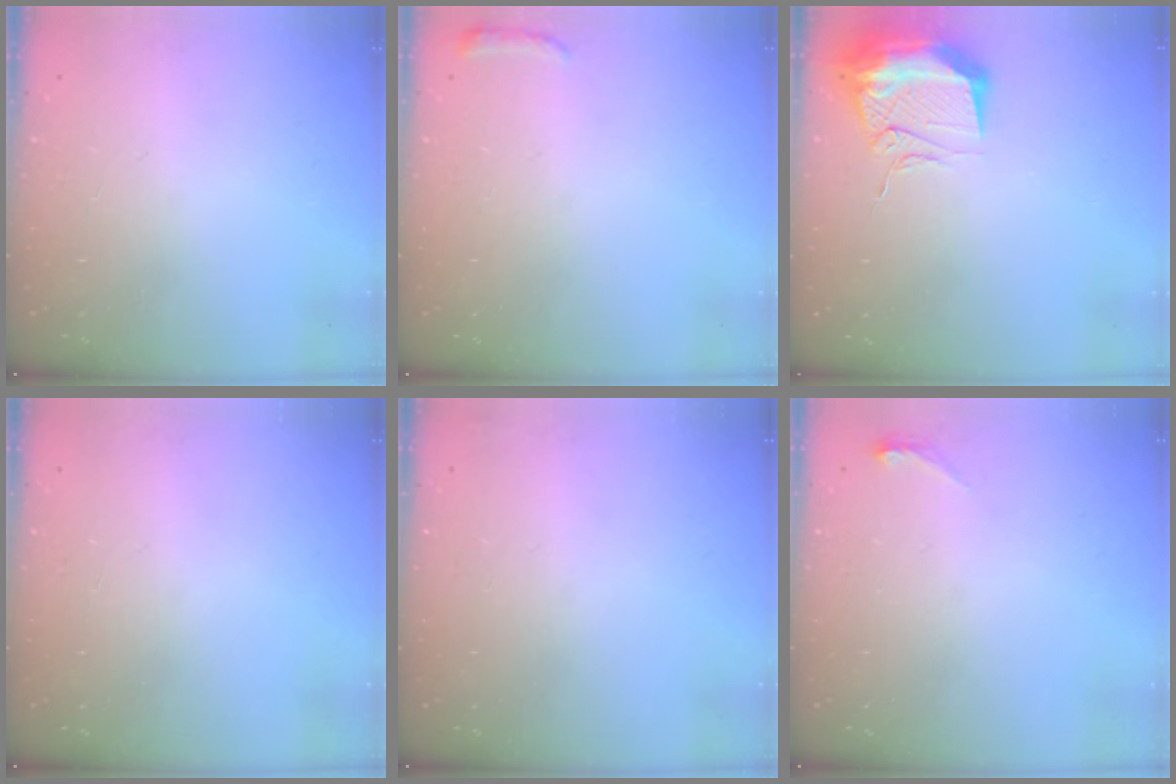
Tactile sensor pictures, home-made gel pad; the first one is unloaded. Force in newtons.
{"total": 4.7, "press": 4.6, "slide": 0.9}
{"total": 13.6, "press": 13.3, "slide": 2.8}
{"total": 0.9, "press": 0.0, "slide": 0.9}
{"total": 2.8, "press": 2.2, "slide": 1.7}
{"total": 3.8, "press": 3.5, "slide": 1.6}